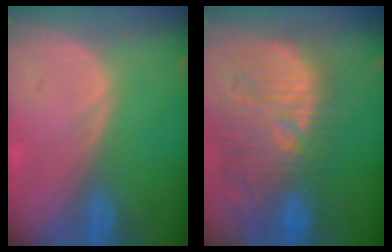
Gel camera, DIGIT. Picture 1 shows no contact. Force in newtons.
{"total": 13.6, "press": 12.6, "slide": 5.2}